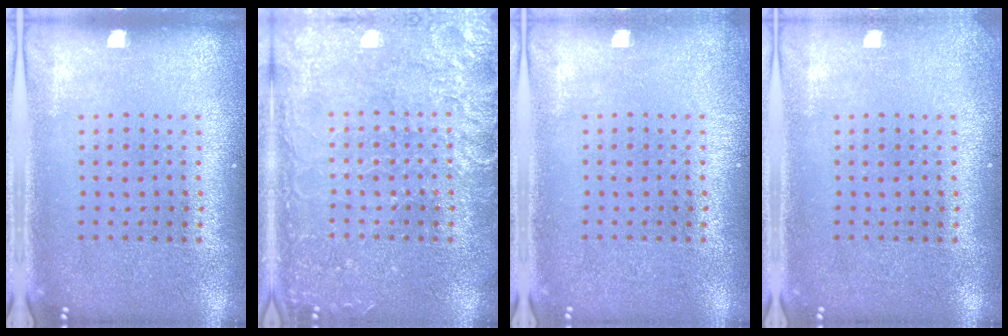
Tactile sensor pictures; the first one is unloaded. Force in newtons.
{"total": 5.0, "press": 5.0, "slide": 0.6}
{"total": 0.5, "press": 0.5, "slide": 0.1}
{"total": 1.0, "press": 1.0, "slide": 0.1}